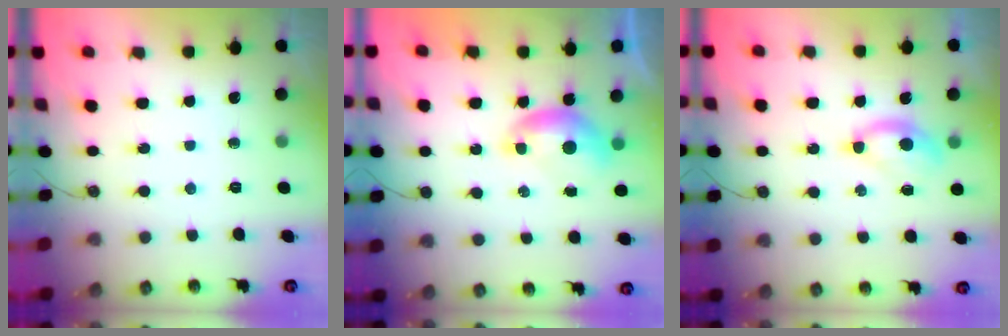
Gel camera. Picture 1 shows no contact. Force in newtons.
{"total": 0.0}
{"total": 2.1, "press": 2.0, "slide": 0.7}